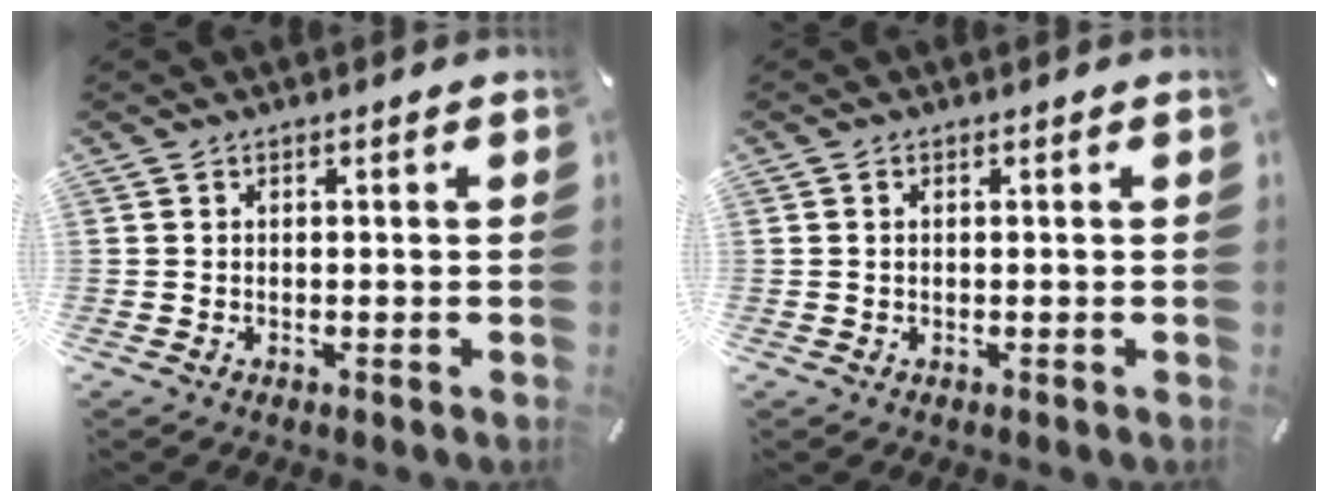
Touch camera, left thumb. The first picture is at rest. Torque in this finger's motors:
{"motor_torque": [-0.10, -0.34, 0.01, 0.11, -0.03]}